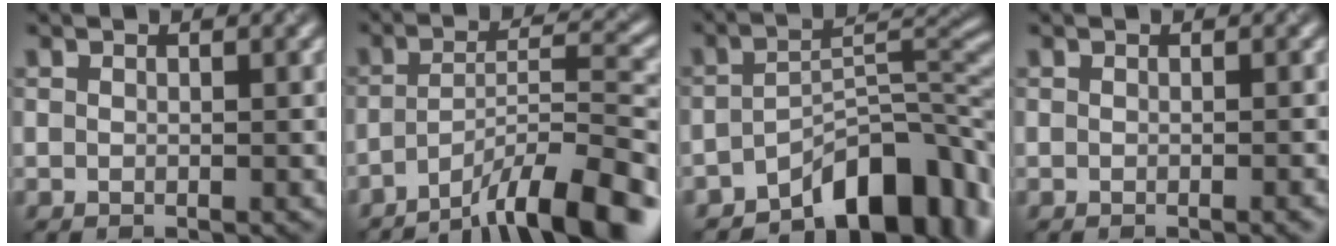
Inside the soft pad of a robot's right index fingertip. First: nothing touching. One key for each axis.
{"total": 10.1, "fx": -7.1, "fy": 2.0, "fz": 6.9, "tx": -0.095, "ty": 0.016, "tz": -0.120}
{"total": 8.5, "fx": -5.8, "fy": 3.5, "fz": 5.1, "tx": -0.053, "ty": 0.004, "tz": -0.098}
{"total": 1.2, "fx": -0.5, "fy": 0.3, "fz": 1.1, "tx": -0.015, "ty": -0.003, "tz": -0.003}